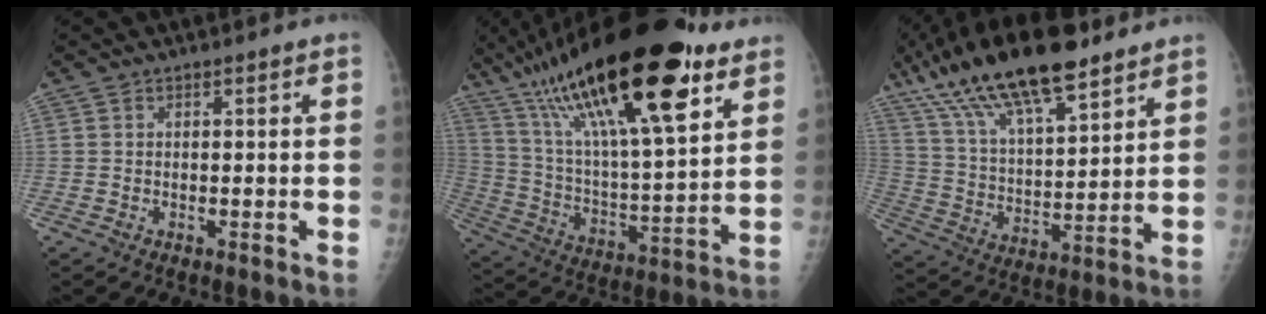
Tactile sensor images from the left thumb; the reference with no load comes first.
{"total": 31.8, "force": [18.6, 8.7, 24.3], "torque": [-0.408, -0.033, 0.315]}
{"total": 22.3, "force": [15.2, 7.3, 14.7], "torque": [-0.247, -0.035, 0.272]}